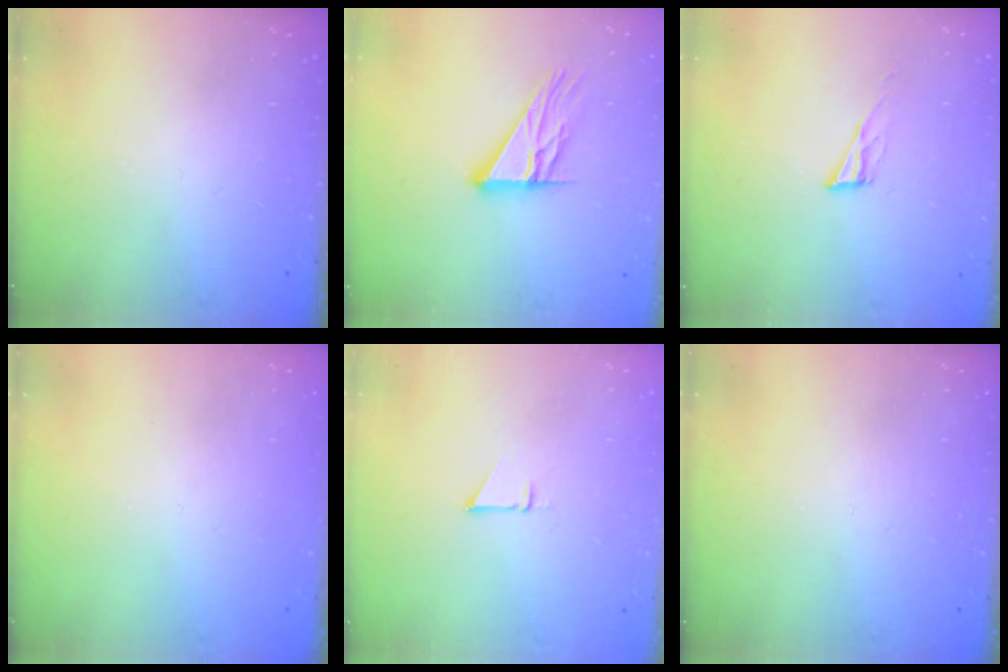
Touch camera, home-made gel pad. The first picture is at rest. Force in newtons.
{"total": 11.7, "press": 11.7, "slide": 0.9}
{"total": 7.0, "press": 6.9, "slide": 0.9}
{"total": 0.0}
{"total": 1.9, "press": 1.9, "slide": 0.0}
{"total": 0.0}